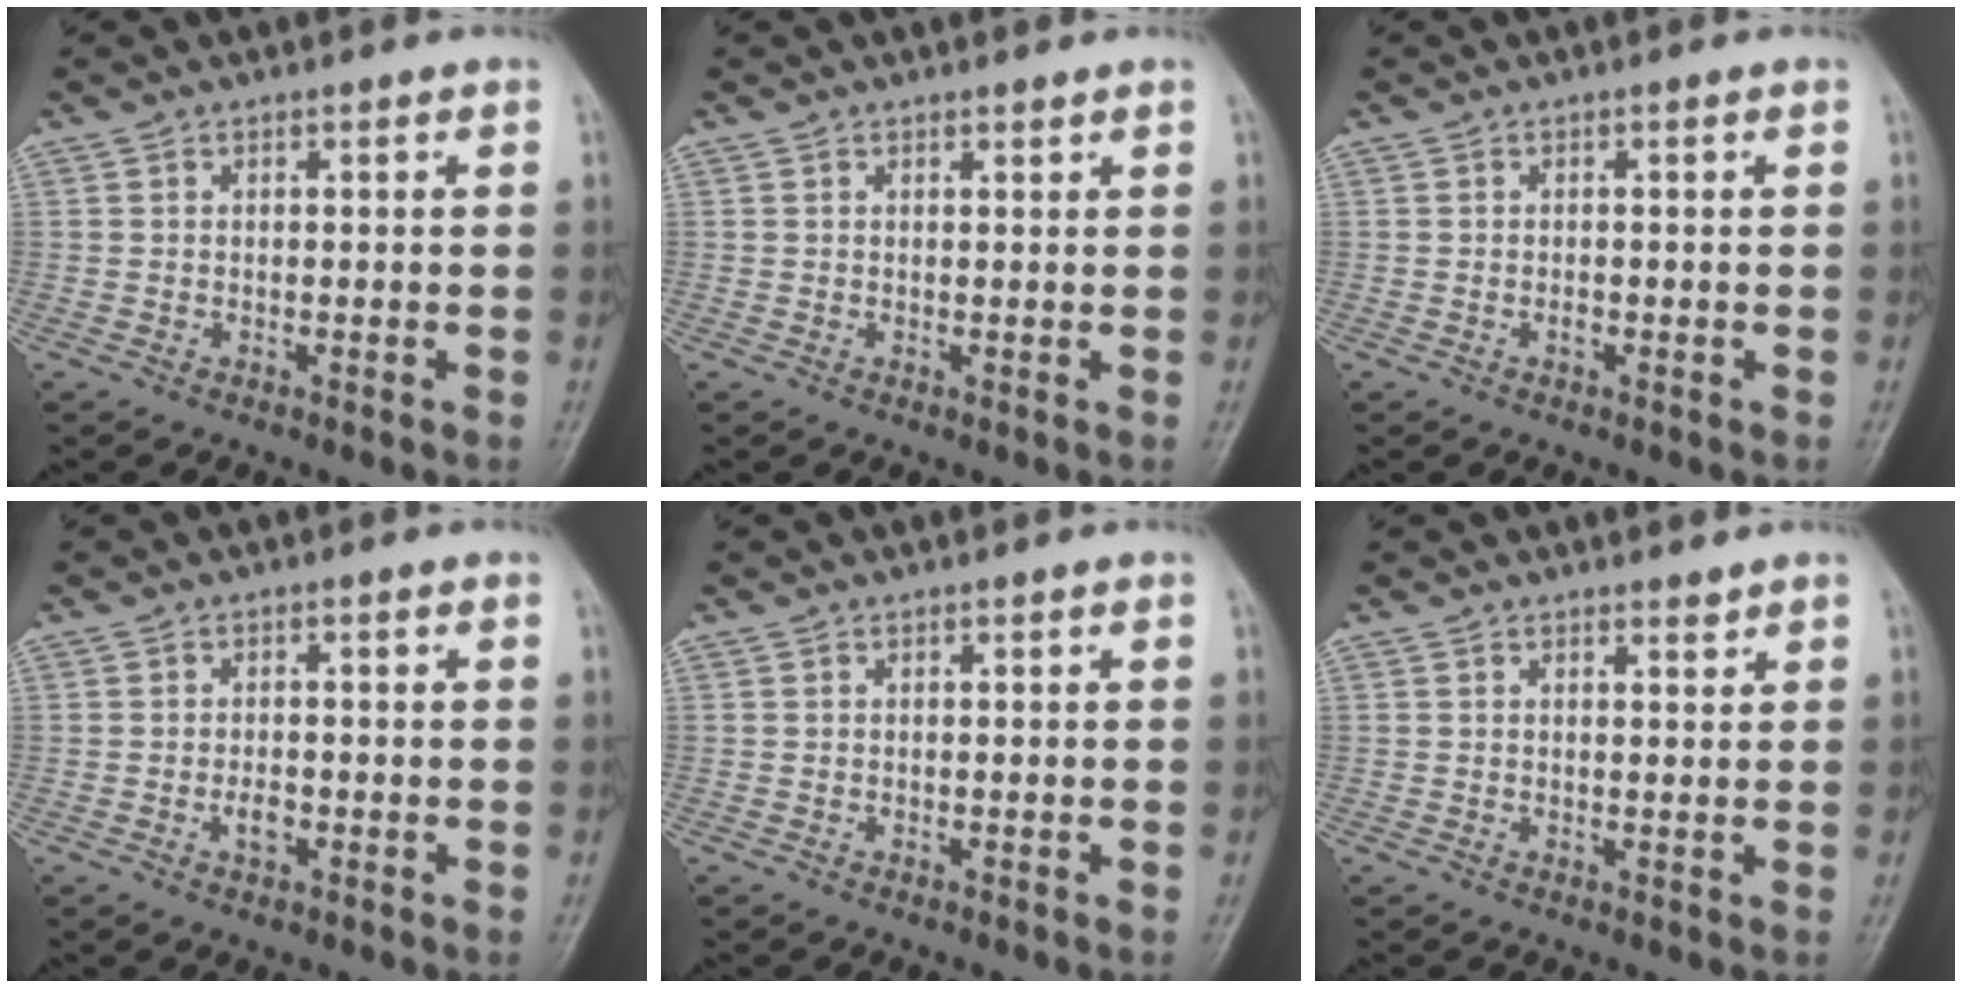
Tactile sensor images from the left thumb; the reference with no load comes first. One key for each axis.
{"total": 0.7, "fx": 0.6, "fy": 0.1, "fz": 0.2, "tx": -0.006, "ty": -0.006, "tz": 0.010}
{"total": 0.7, "fx": -0.2, "fy": 0.4, "fz": 0.5, "tx": -0.007, "ty": 0.000, "tz": -0.006}
{"total": 2.4, "fx": -0.8, "fy": 1.3, "fz": 1.8, "tx": -0.028, "ty": 0.004, "tz": -0.014}
{"total": 0.0}
{"total": 1.3, "fx": 1.2, "fy": 0.4, "fz": 0.4, "tx": -0.002, "ty": -0.010, "tz": 0.017}